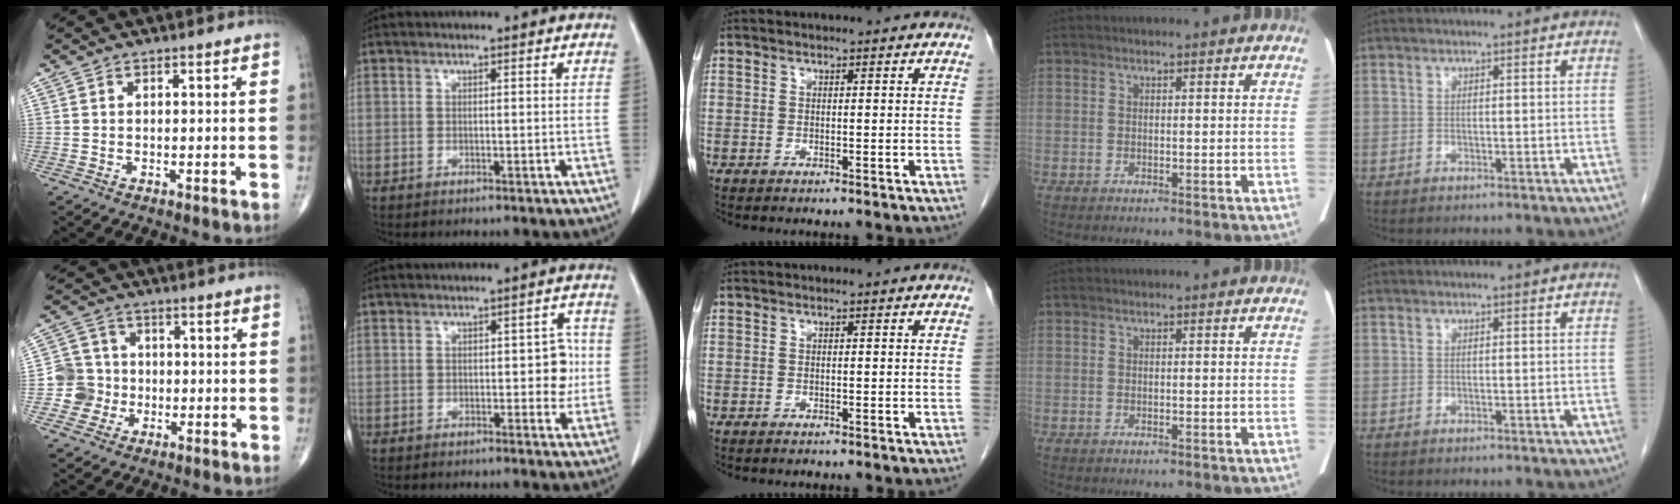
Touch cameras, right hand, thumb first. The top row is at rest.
{"thumb": {"total": 6.4, "force": [-1.5, 6.2, 0.4], "torque": [0.029, 0.016, -0.036]}, "index": {"total": 4.0, "force": [-0.2, 2.0, 3.5], "torque": [-0.036, 0.017, -0.001]}, "middle": {"total": 0.5, "force": [-0.4, 0.1, 0.2], "torque": [-0.010, -0.002, -0.005]}}